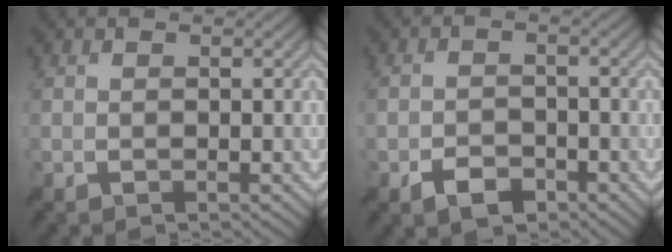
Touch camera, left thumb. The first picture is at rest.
{"total": 2.8, "force": [-1.4, 1.8, 1.7], "torque": [-0.032, 0.004, -0.029]}